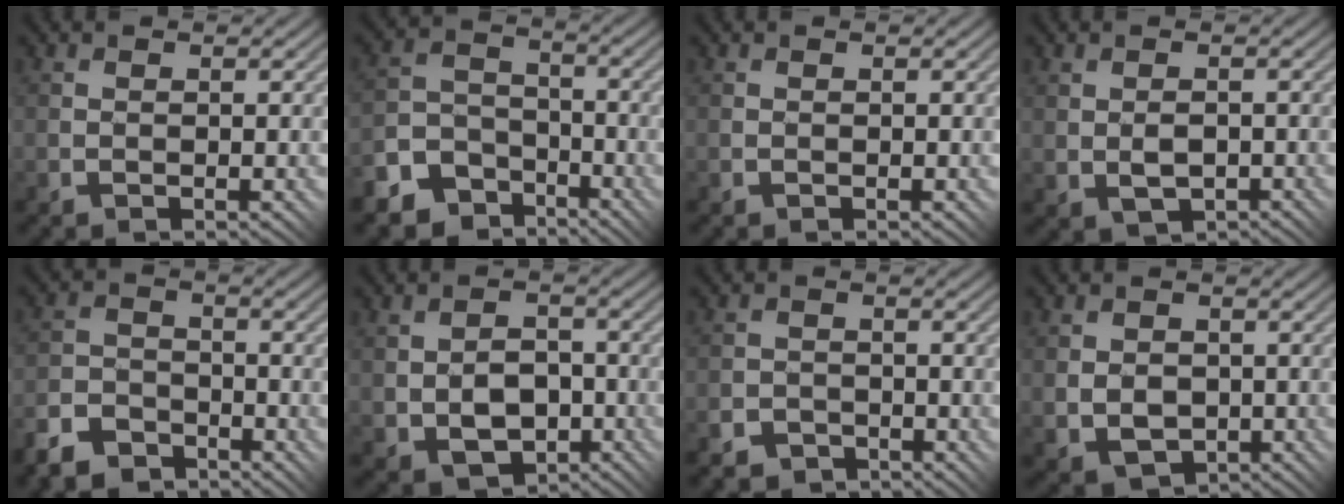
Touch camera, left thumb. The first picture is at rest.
{"total": 9.0, "force": [-6.3, 6.0, 2.4], "torque": [-0.068, -0.012, -0.113]}
{"total": 0.0}
{"total": 2.9, "force": [-0.4, 1.7, 2.3], "torque": [-0.046, -0.002, -0.005]}
{"total": 6.2, "force": [-5.0, 3.1, 1.8], "torque": [-0.042, -0.003, -0.107]}
{"total": 6.7, "force": [-1.6, 4.8, 4.4], "torque": [-0.102, -0.014, -0.029]}
{"total": 3.4, "force": [-2.7, 2.1, 0.3], "torque": [0.001, 0.005, -0.049]}
{"total": 5.1, "force": [-0.9, 4.1, 2.9], "torque": [-0.064, -0.012, -0.020]}